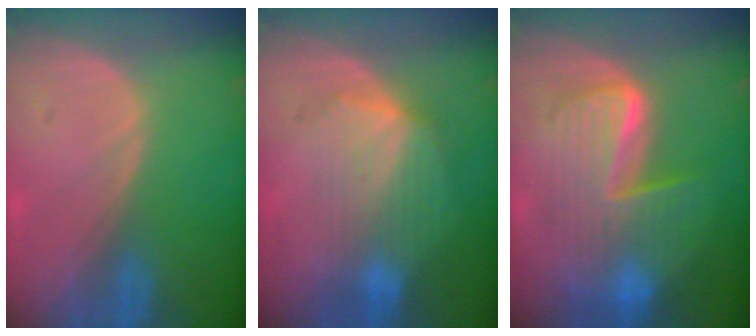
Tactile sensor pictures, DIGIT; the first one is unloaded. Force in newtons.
{"total": 7.3, "press": 7.0, "slide": 1.8}
{"total": 10.4, "press": 10.4, "slide": 0.9}